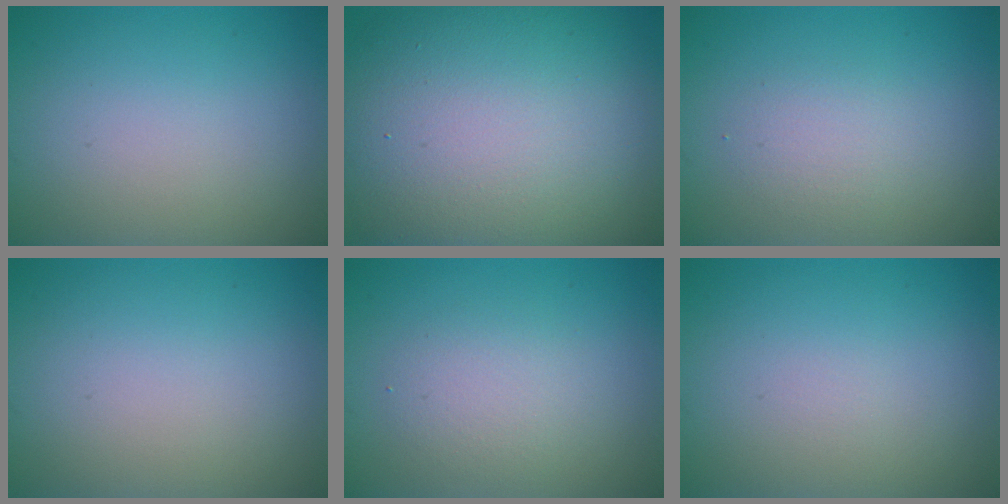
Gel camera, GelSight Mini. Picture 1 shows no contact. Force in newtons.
{"total": 17.2, "press": 17.2, "slide": 0.7}
{"total": 1.7, "press": 1.7, "slide": 0.0}
{"total": 0.0}
{"total": 2.4, "press": 2.4, "slide": 0.1}
{"total": 0.0}